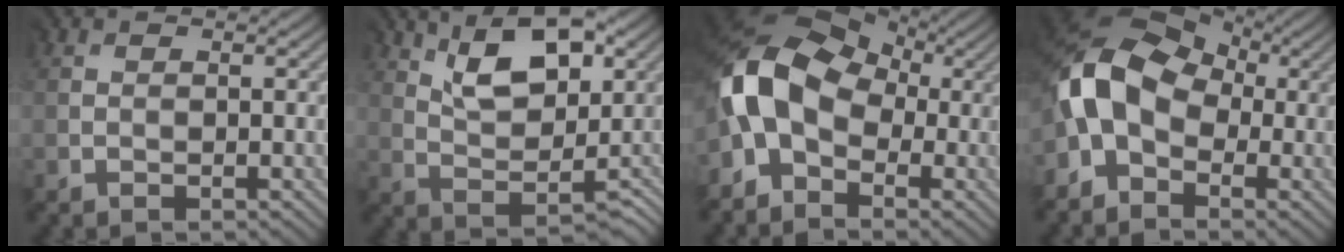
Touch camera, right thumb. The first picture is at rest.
{"total": 8.5, "force": [5.1, 4.0, 5.5], "torque": [-0.084, 0.010, 0.083]}
{"total": 10.7, "force": [-1.3, 7.6, 7.4], "torque": [-0.161, 0.010, -0.044]}
{"total": 9.8, "force": [-1.3, 7.4, 6.3], "torque": [-0.136, 0.011, -0.047]}